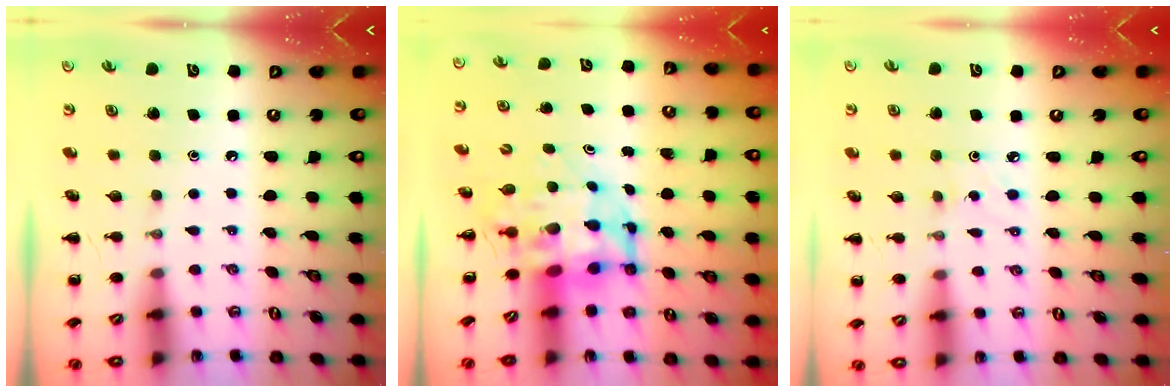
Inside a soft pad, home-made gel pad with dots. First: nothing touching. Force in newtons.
{"total": 7.5, "press": 7.2, "slide": 2.1}
{"total": 2.1, "press": 2.0, "slide": 0.8}